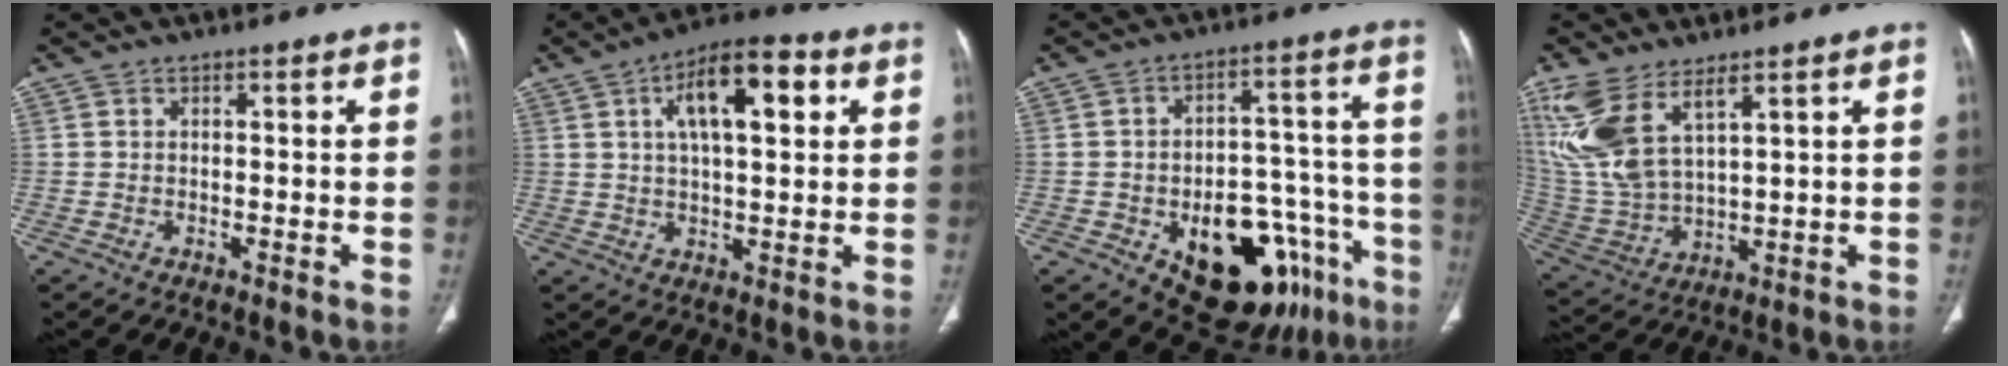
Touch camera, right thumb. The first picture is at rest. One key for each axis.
{"total": 13.2, "fx": 4.5, "fy": 5.4, "fz": 11.2, "tx": -0.163, "ty": 0.009, "tz": 0.067}
{"total": 22.1, "fx": -10.6, "fy": 12.1, "fz": 15.2, "tx": -0.134, "ty": 0.070, "tz": -0.133}
{"total": 13.5, "fx": 7.5, "fy": 5.7, "fz": 9.6, "tx": -0.216, "ty": -0.024, "tz": 0.173}